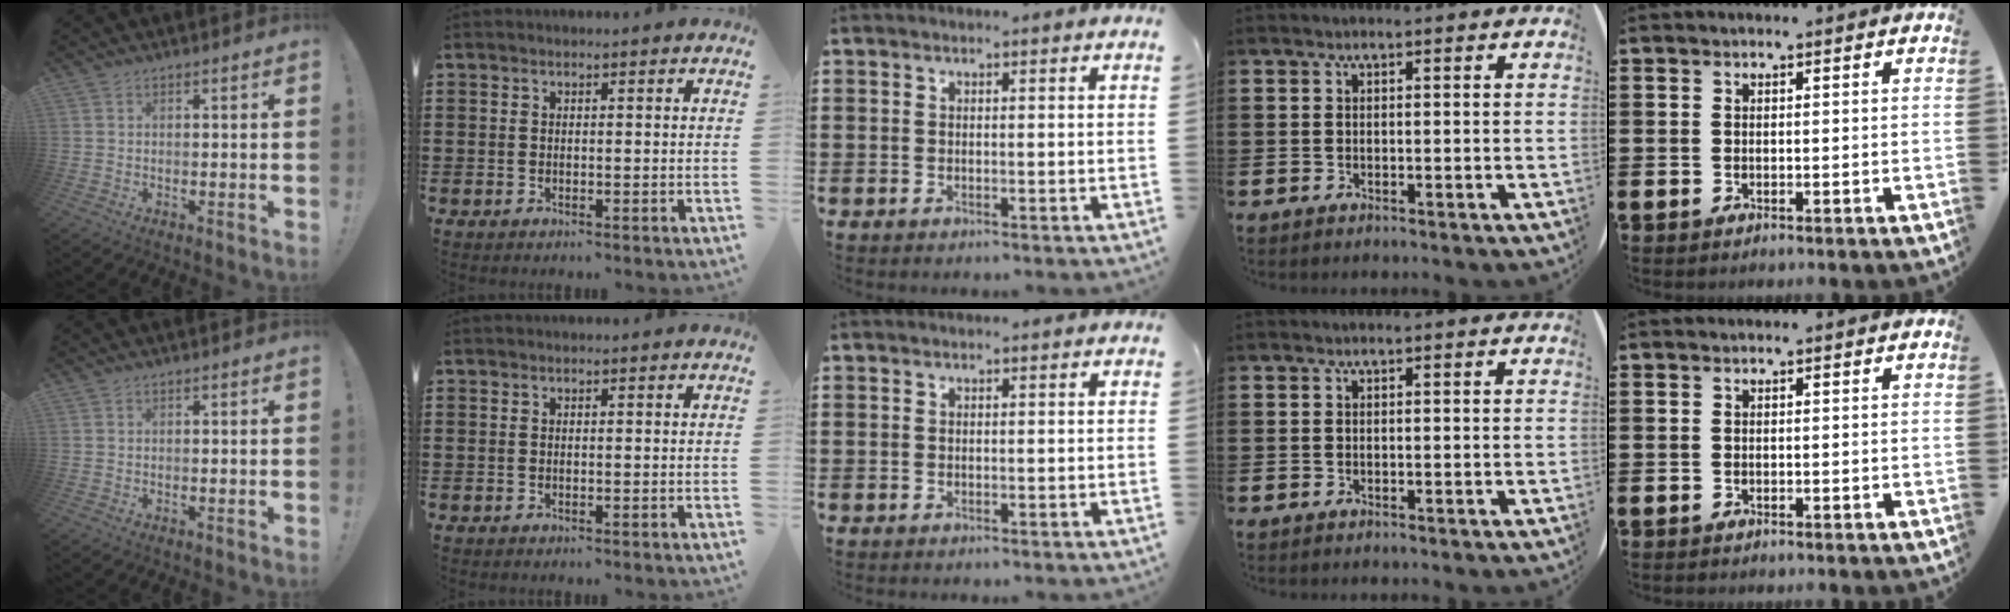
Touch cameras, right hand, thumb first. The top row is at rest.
{}